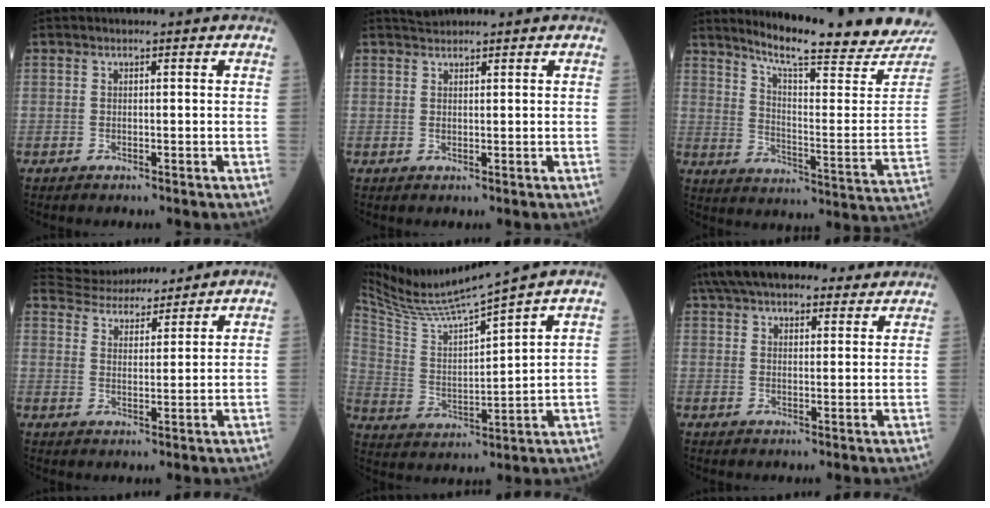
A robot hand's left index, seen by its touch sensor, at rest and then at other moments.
{"total": 1.6, "force": [1.5, 0.2, 0.0], "torque": [-0.003, 0.009, 0.032]}
{"total": 21.5, "force": [19.9, -0.2, 8.1], "torque": [-0.135, -0.105, 0.257]}
{"total": 9.7, "force": [9.4, 1.5, 2.0], "torque": [-0.044, 0.021, 0.156]}
{"total": 12.1, "force": [11.1, -2.9, 3.7], "torque": [-0.085, -0.016, 0.215]}
{"total": 18.0, "force": [15.3, 5.6, 7.7], "torque": [-0.136, 0.054, 0.223]}